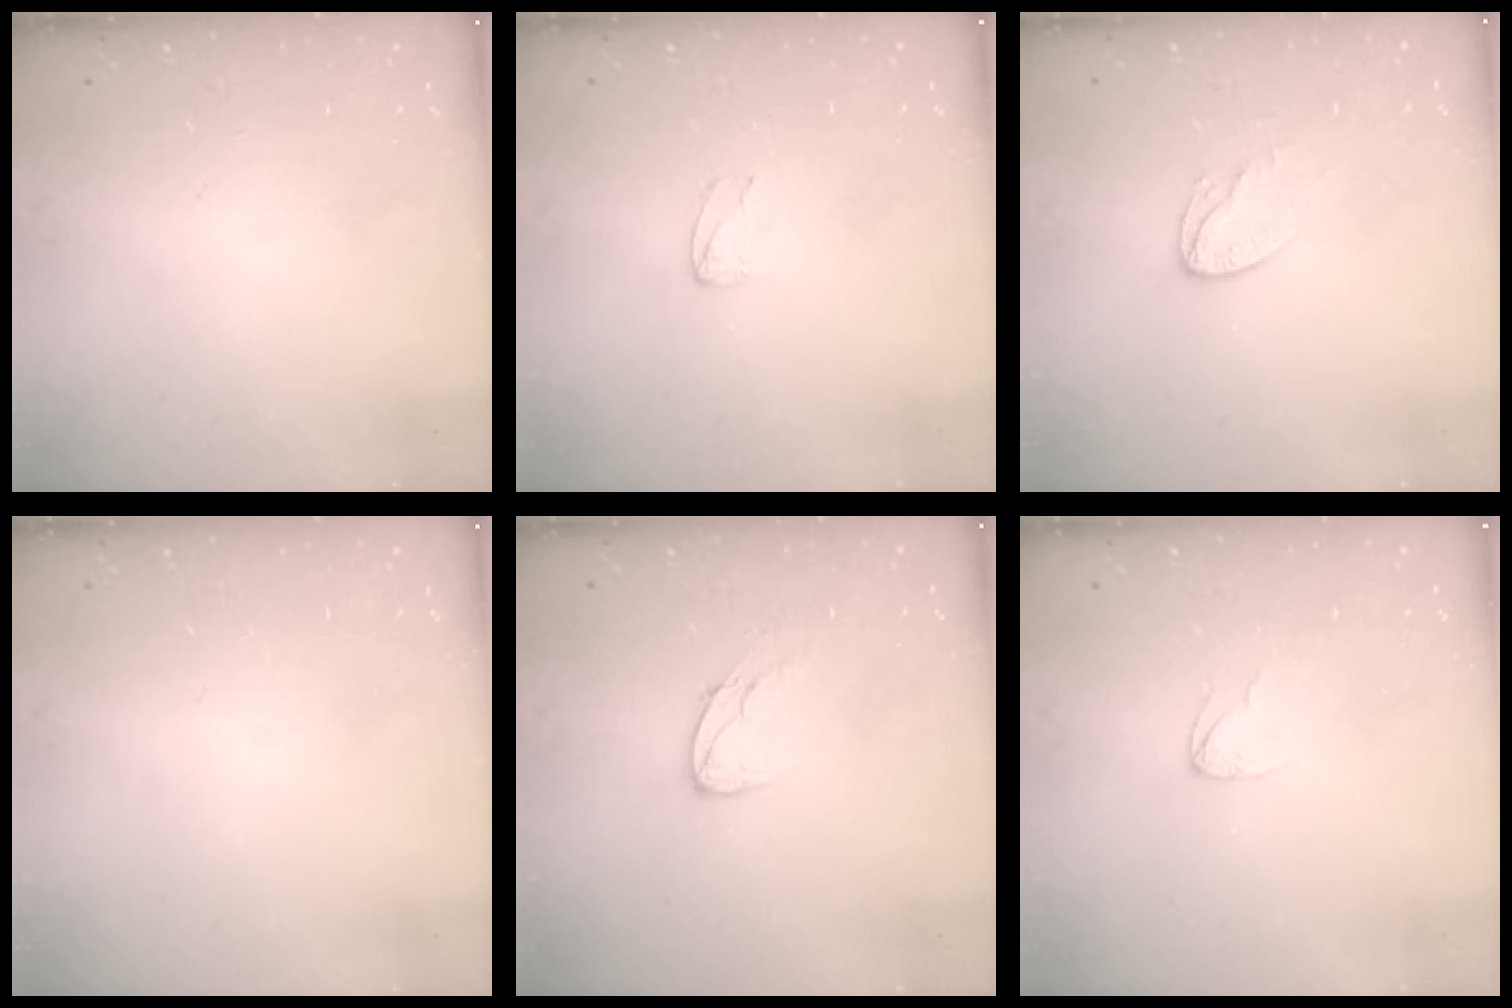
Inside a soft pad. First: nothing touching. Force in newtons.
{"total": 2.4, "press": 2.4, "slide": 0.2}
{"total": 6.0, "press": 6.0, "slide": 0.4}
{"total": 0.0}
{"total": 6.6, "press": 6.6, "slide": 0.7}
{"total": 2.3, "press": 2.3, "slide": 0.1}